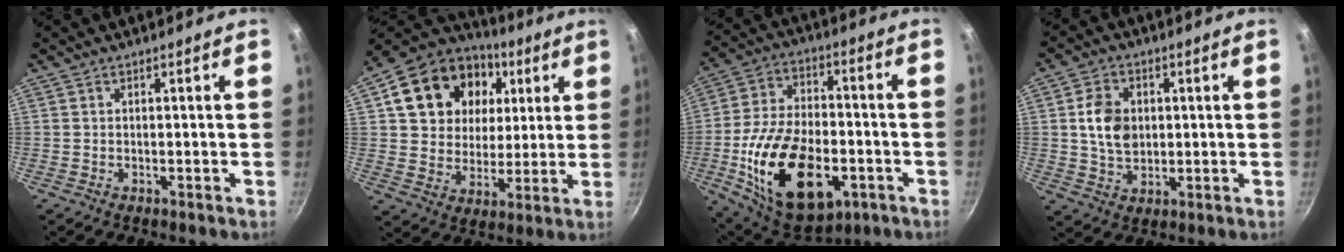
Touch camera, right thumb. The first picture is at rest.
{"total": 21.1, "force": [6.9, 16.1, 11.8], "torque": [-0.195, 0.009, 0.117]}
{"total": 24.5, "force": [-7.0, 14.1, 18.8], "torque": [-0.315, 0.023, -0.106]}
{"total": 8.1, "force": [1.0, 6.0, 5.3], "torque": [-0.079, 0.001, 0.019]}